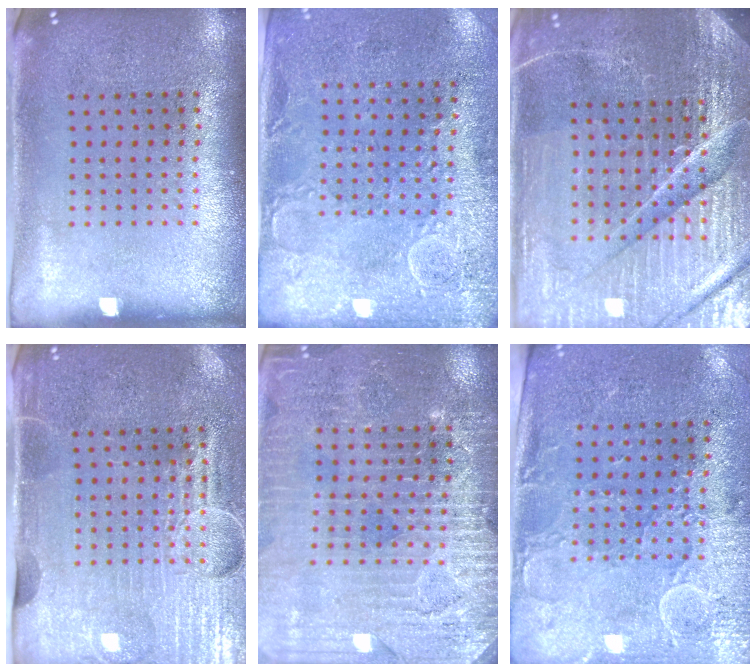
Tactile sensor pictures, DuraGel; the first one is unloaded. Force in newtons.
{"total": 2.9, "press": 2.5, "slide": 1.5}
{"total": 6.0, "press": 5.4, "slide": 2.6}
{"total": 4.5, "press": 4.0, "slide": 1.9}
{"total": 3.3, "press": 3.2, "slide": 0.5}
{"total": 2.9, "press": 2.5, "slide": 1.5}